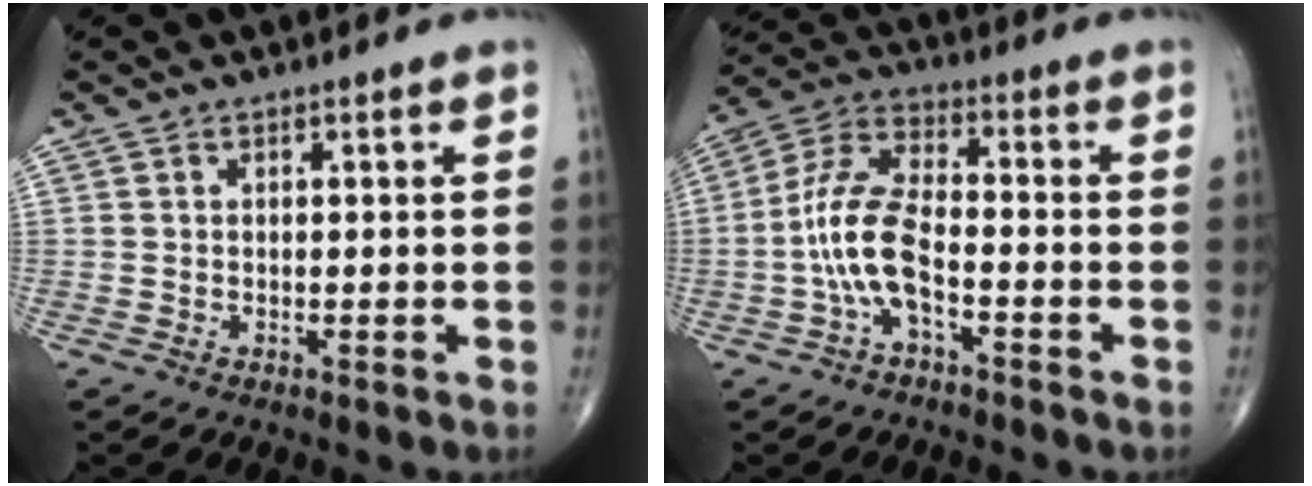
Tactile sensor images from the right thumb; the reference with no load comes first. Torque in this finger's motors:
{"motor_torque": [0.86, 0.58, 1.83, -0.94, 0.59]}